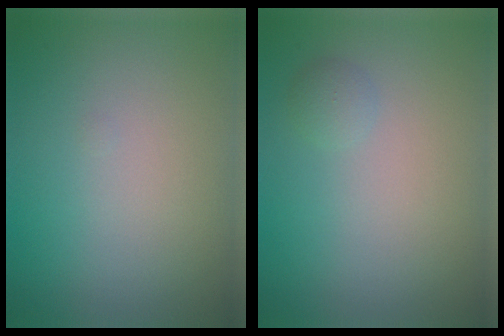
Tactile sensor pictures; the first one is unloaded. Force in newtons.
{"total": 0.9, "press": 0.9, "slide": 0.0}